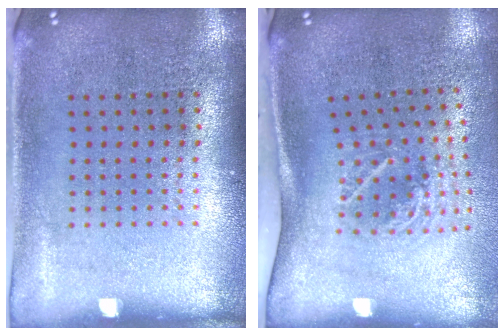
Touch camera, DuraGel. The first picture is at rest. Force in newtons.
{"total": 2.0, "press": 1.3, "slide": 1.5}